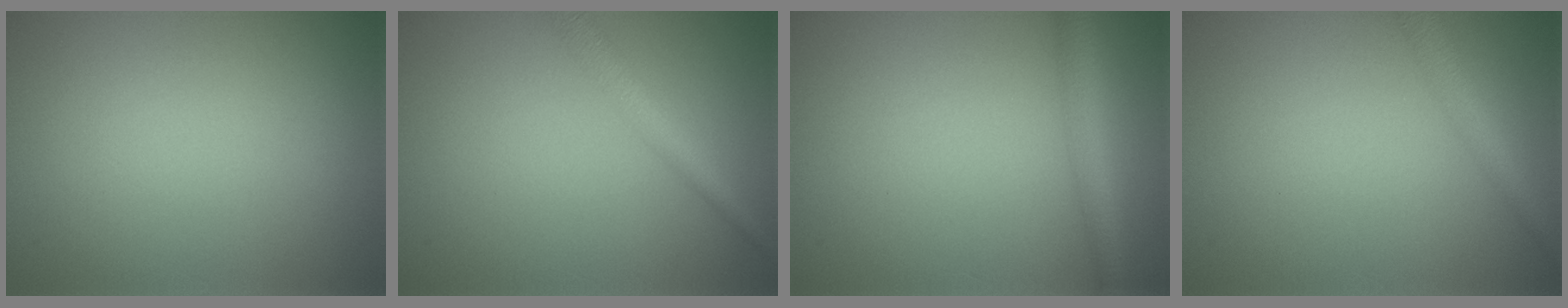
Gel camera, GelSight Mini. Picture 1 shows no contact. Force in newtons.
{"total": 2.7, "press": 2.7, "slide": 0.1}
{"total": 3.2, "press": 3.2, "slide": 0.1}
{"total": 2.8, "press": 2.8, "slide": 0.1}